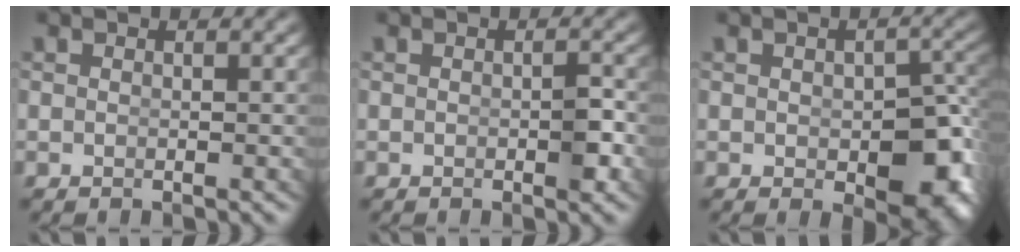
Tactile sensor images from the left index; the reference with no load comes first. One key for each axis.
{"total": 1.4, "fx": -0.4, "fy": 0.4, "fz": 1.3, "tx": -0.020, "ty": -0.004, "tz": -0.005}
{"total": 6.1, "fx": -1.7, "fy": 3.4, "fz": 4.8, "tx": -0.055, "ty": -0.022, "tz": -0.011}